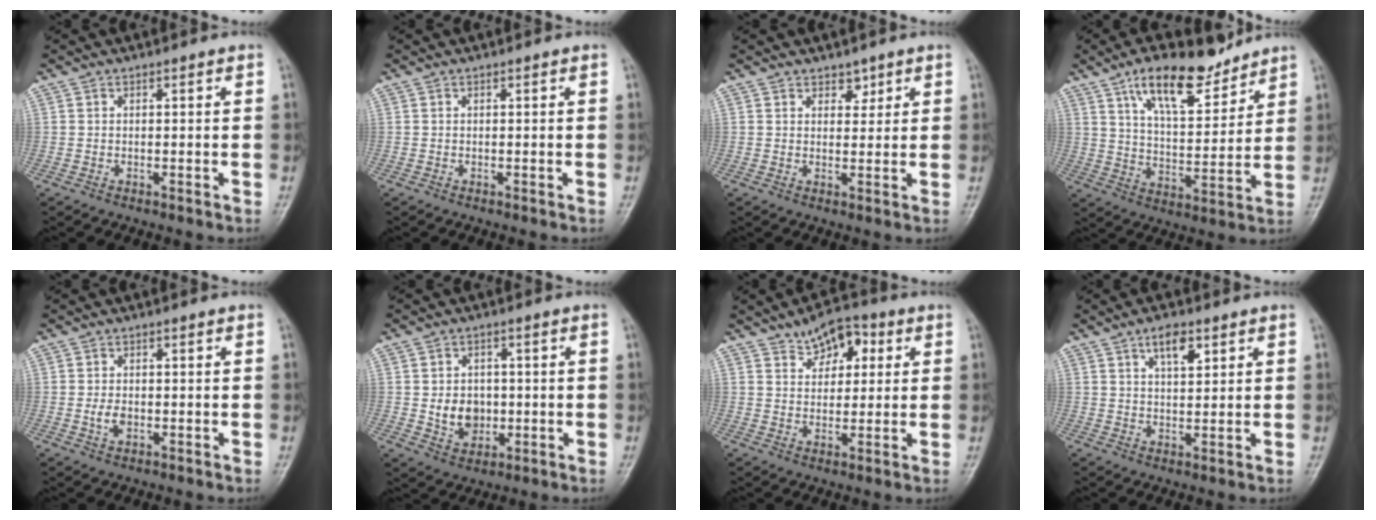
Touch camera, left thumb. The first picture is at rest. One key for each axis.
{"total": 0.0}
{"total": 2.4, "fx": 1.7, "fy": 1.6, "fz": 0.7, "tx": 0.012, "ty": -0.009, "tz": 0.022}
{"total": 14.2, "fx": 9.7, "fy": 5.6, "fz": 8.7, "tx": -0.120, "ty": -0.051, "tz": 0.171}
{"total": 2.4, "fx": -0.6, "fy": 1.5, "fz": 1.7, "tx": -0.029, "ty": 0.001, "tz": -0.010}
{"total": 6.6, "fx": -0.5, "fy": 5.4, "fz": 3.7, "tx": -0.029, "ty": 0.002, "tz": -0.001}
{"total": 8.0, "fx": 3.8, "fy": 4.9, "fz": 5.0, "tx": -0.037, "ty": -0.006, "tz": 0.051}
{"total": 5.2, "fx": 2.8, "fy": 2.2, "fz": 3.7, "tx": -0.054, "ty": -0.012, "tz": 0.046}